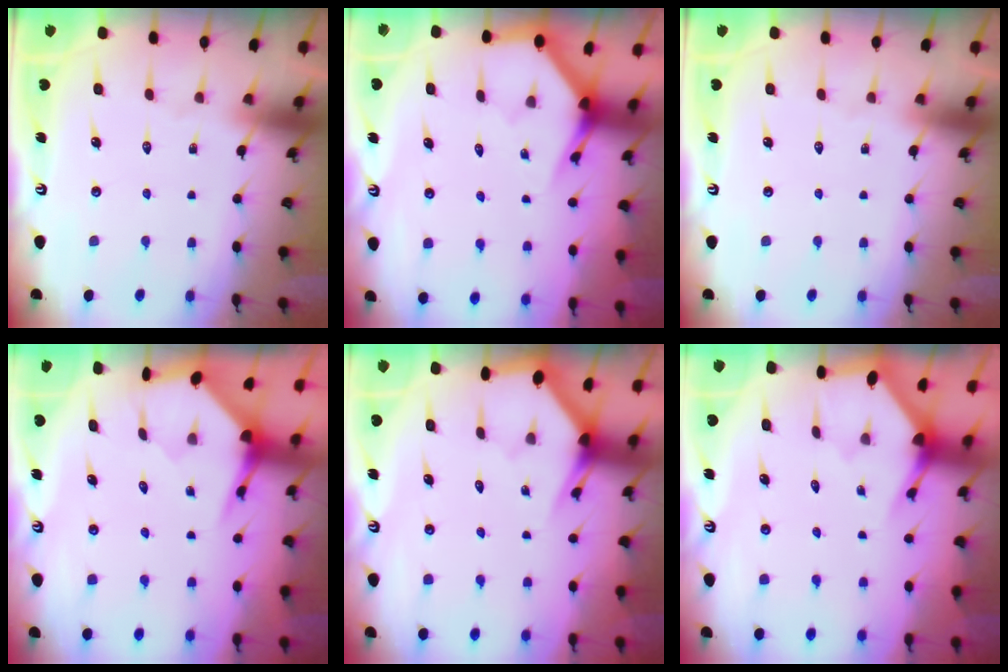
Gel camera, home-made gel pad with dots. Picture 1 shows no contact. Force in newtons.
{"total": 3.7, "press": 3.7, "slide": 0.3}
{"total": 0.0}
{"total": 4.0, "press": 4.0, "slide": 0.4}
{"total": 3.0, "press": 3.0, "slide": 0.1}
{"total": 2.8, "press": 2.8, "slide": 0.2}